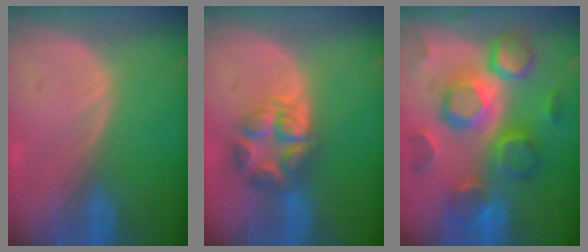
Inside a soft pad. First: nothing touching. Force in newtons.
{"total": 6.3, "press": 6.3, "slide": 0.2}
{"total": 12.4, "press": 12.4, "slide": 1.0}